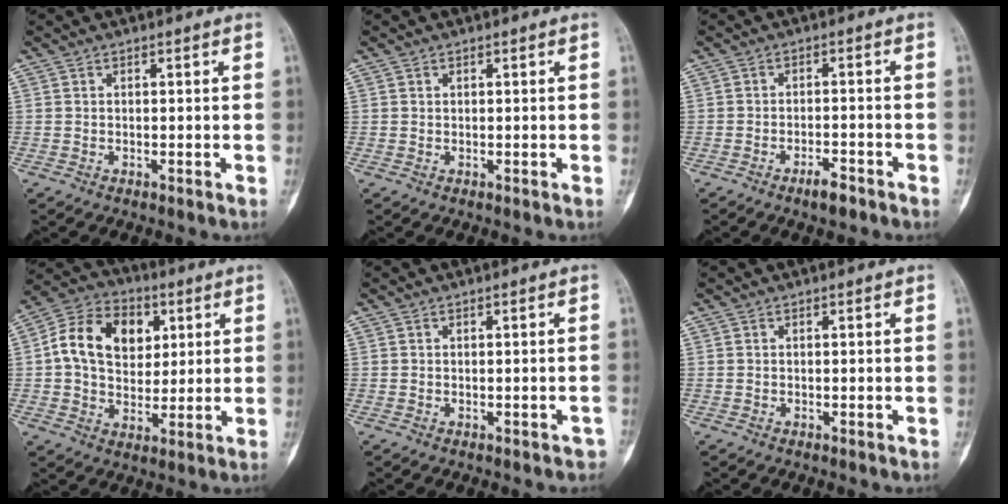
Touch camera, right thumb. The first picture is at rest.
{"total": 0.0}
{"total": 3.6, "force": [-2.5, 1.1, 2.3], "torque": [-0.040, 0.013, -0.042]}
{"total": 15.0, "force": [3.4, 11.0, 9.6], "torque": [-0.138, 0.007, 0.050]}
{"total": 0.7, "force": [-0.4, 0.6, 0.3], "torque": [0.001, 0.010, -0.003]}
{"total": 0.0}